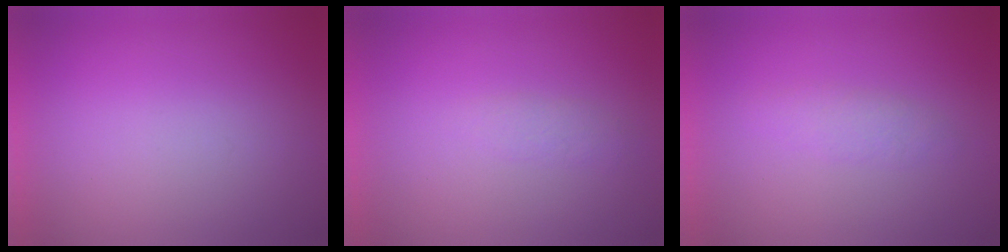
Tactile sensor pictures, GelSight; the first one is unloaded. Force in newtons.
{"total": 1.4}
{"total": 1.9}